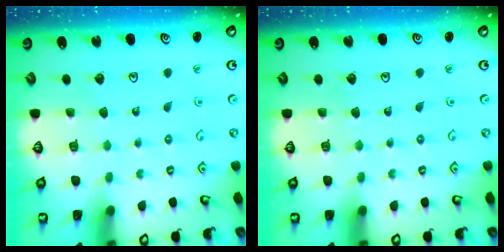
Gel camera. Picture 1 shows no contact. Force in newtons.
{"total": 0.0}